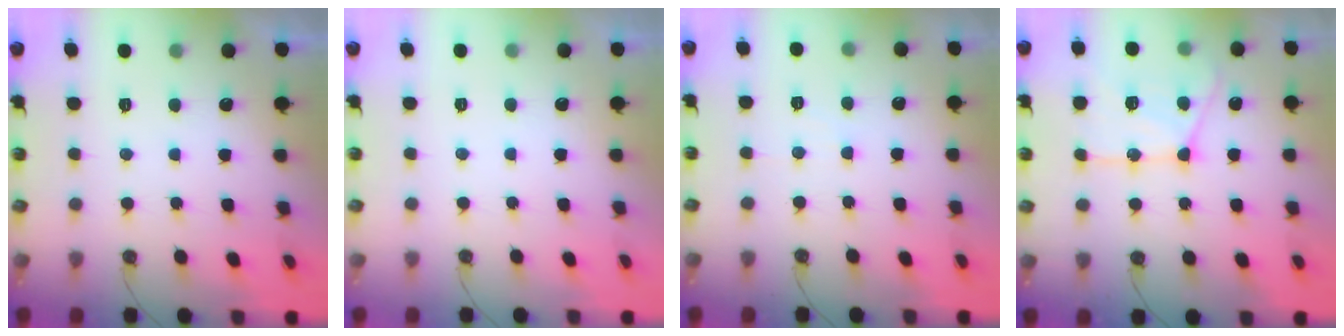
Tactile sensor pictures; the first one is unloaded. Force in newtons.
{"total": 0.0}
{"total": 4.5, "press": 4.4, "slide": 0.6}
{"total": 16.5, "press": 16.4, "slide": 1.7}